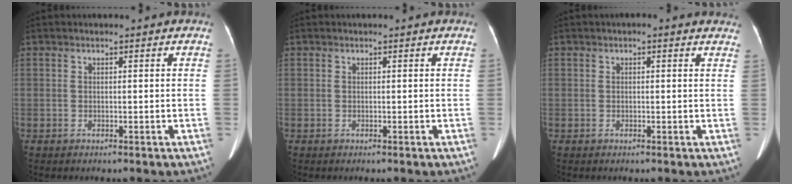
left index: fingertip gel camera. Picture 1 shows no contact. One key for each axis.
{"total": 0.0}
{"total": 2.7, "fx": 2.1, "fy": 0.8, "fz": 1.6, "tx": -0.013, "ty": 0.010, "tz": 0.010}